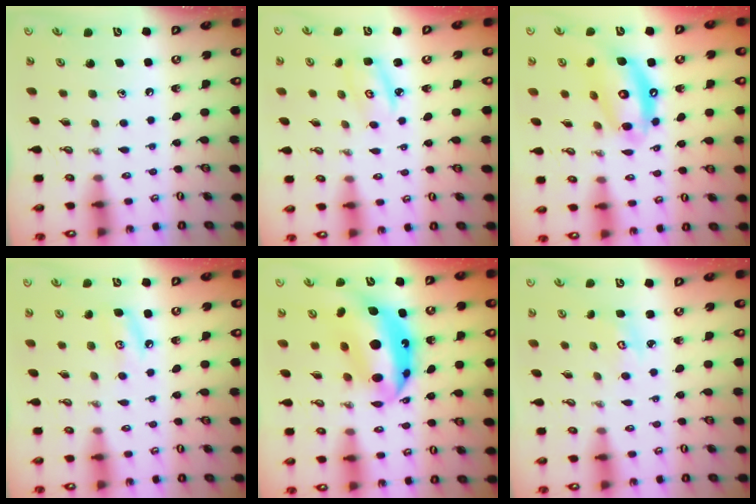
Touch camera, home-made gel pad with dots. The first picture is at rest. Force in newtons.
{"total": 3.3, "press": 3.3, "slide": 0.3}
{"total": 13.0, "press": 13.0, "slide": 1.2}
{"total": 6.0, "press": 6.0, "slide": 0.5}
{"total": 18.1, "press": 18.1, "slide": 1.3}
{"total": 2.7, "press": 2.7, "slide": 0.4}